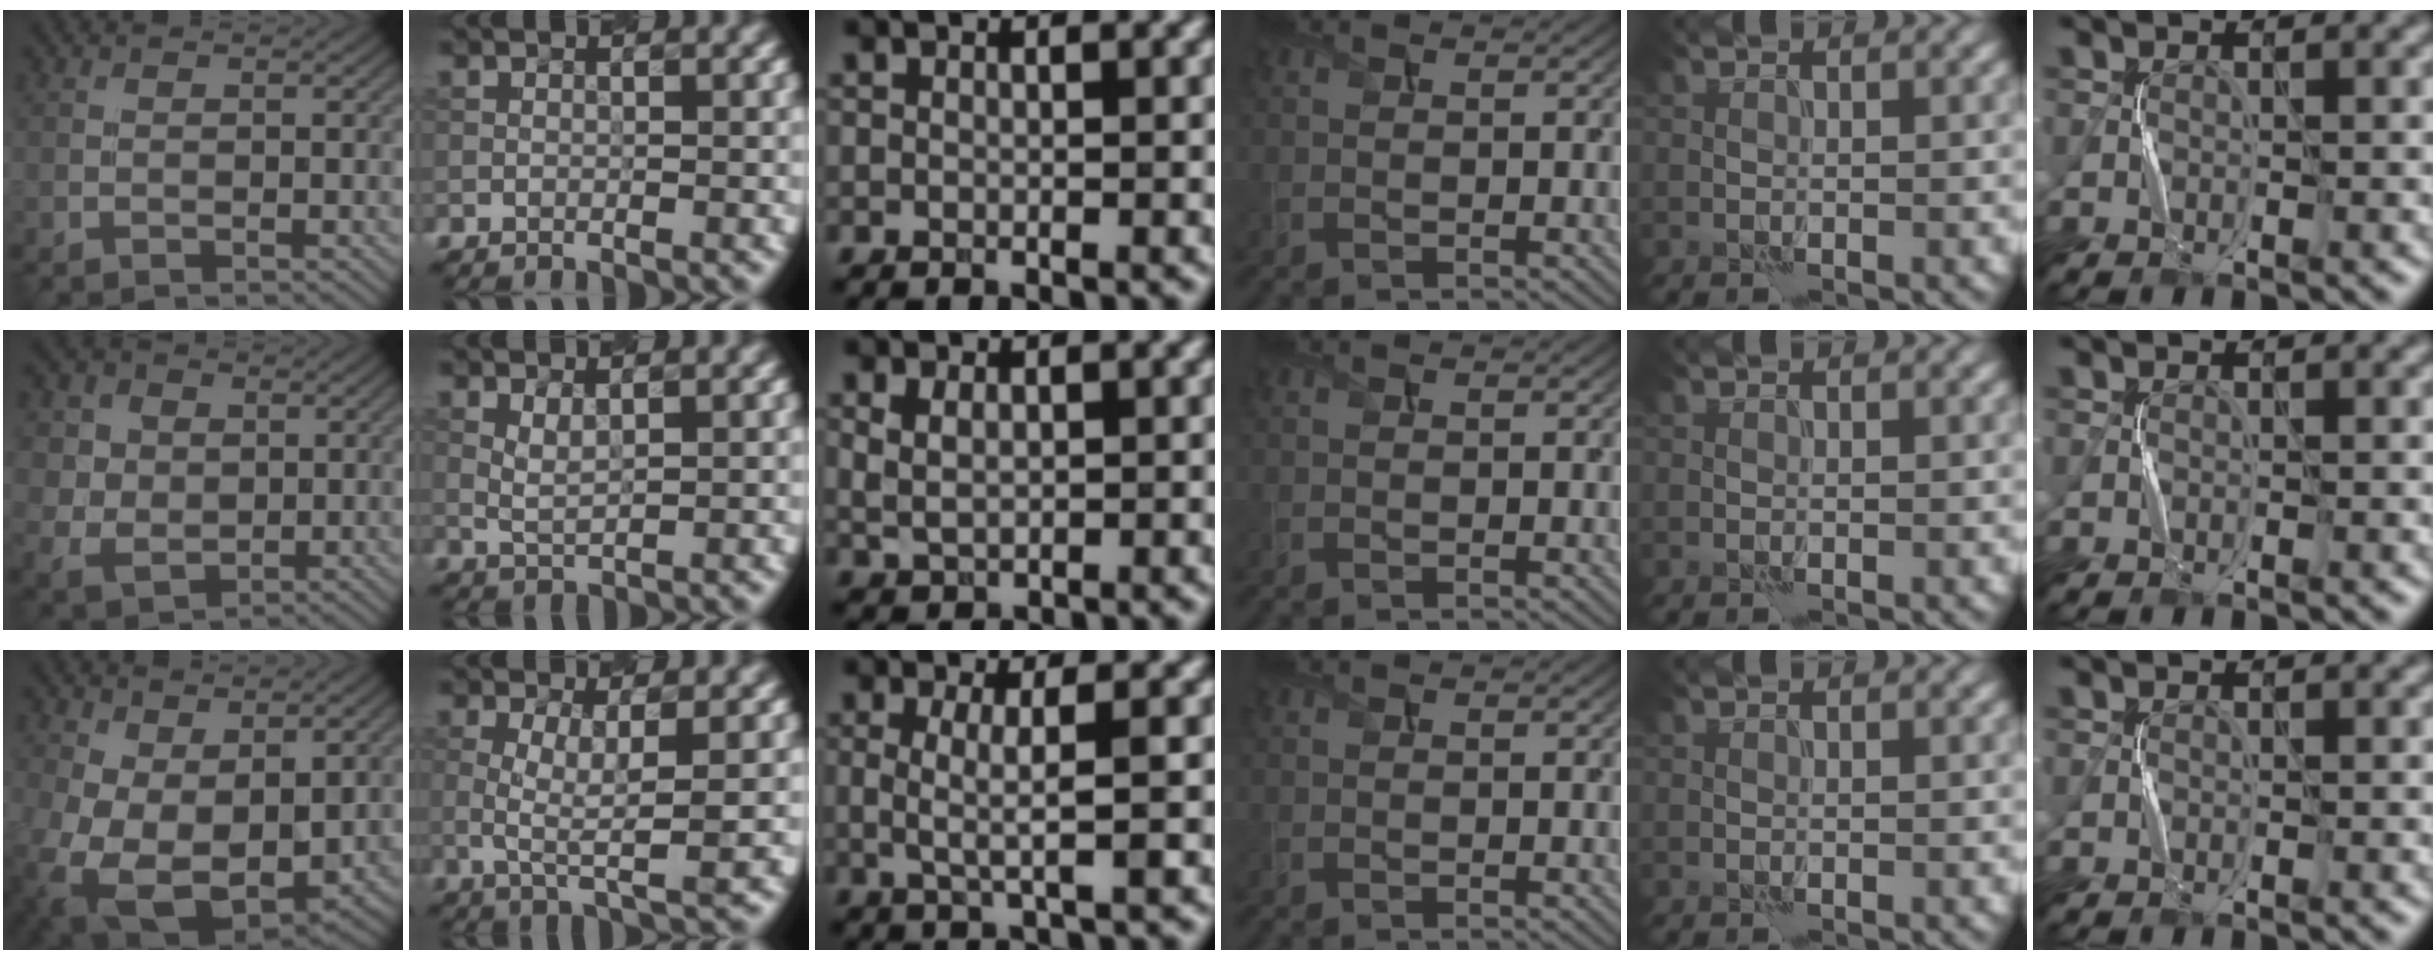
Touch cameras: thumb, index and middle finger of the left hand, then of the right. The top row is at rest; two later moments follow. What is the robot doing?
{"motion": "squeeze", "object": "sponge"}